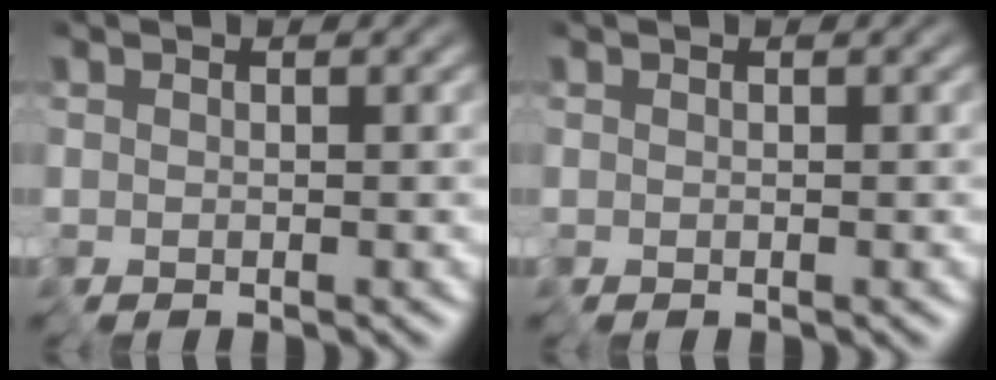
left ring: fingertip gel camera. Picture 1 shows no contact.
{"total": 0.0}